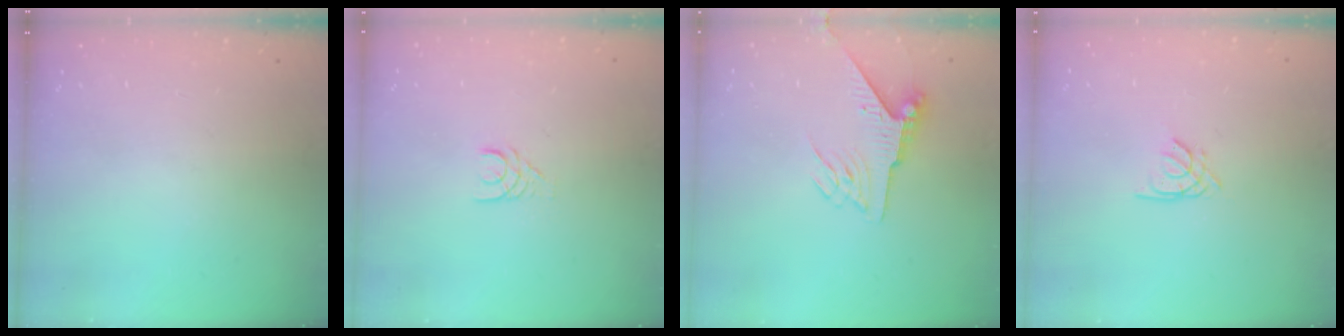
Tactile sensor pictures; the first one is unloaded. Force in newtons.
{"total": 3.3, "press": 3.3, "slide": 0.3}
{"total": 8.1, "press": 8.0, "slide": 1.3}
{"total": 1.4, "press": 1.4, "slide": 0.3}